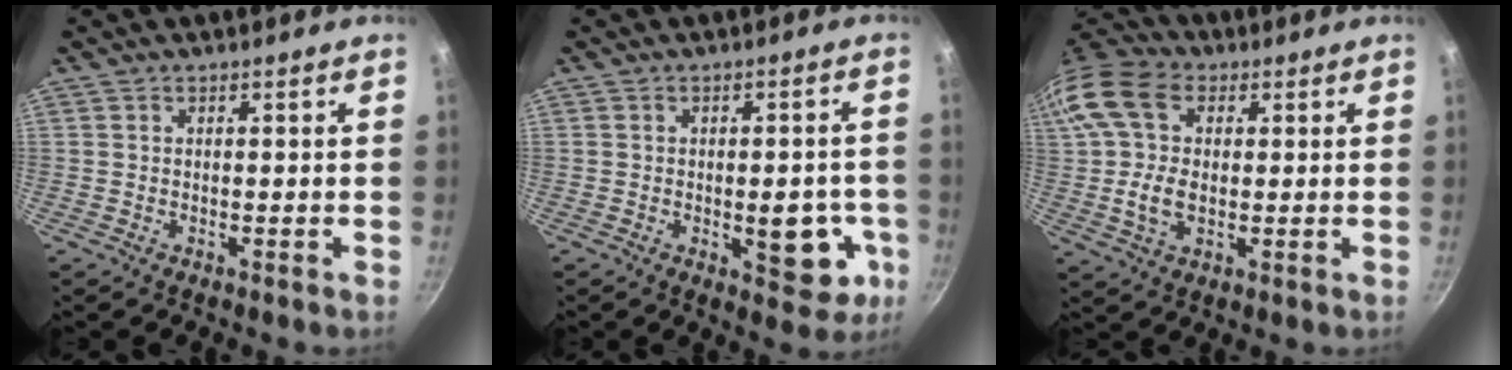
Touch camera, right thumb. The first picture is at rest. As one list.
[{"total": 9.9, "force": [-2.3, 4.8, 8.4], "torque": [-0.074, 0.009, -0.024]}, {"total": 16.3, "force": [2.4, 11.5, 11.2], "torque": [-0.220, 0.018, 0.033]}]